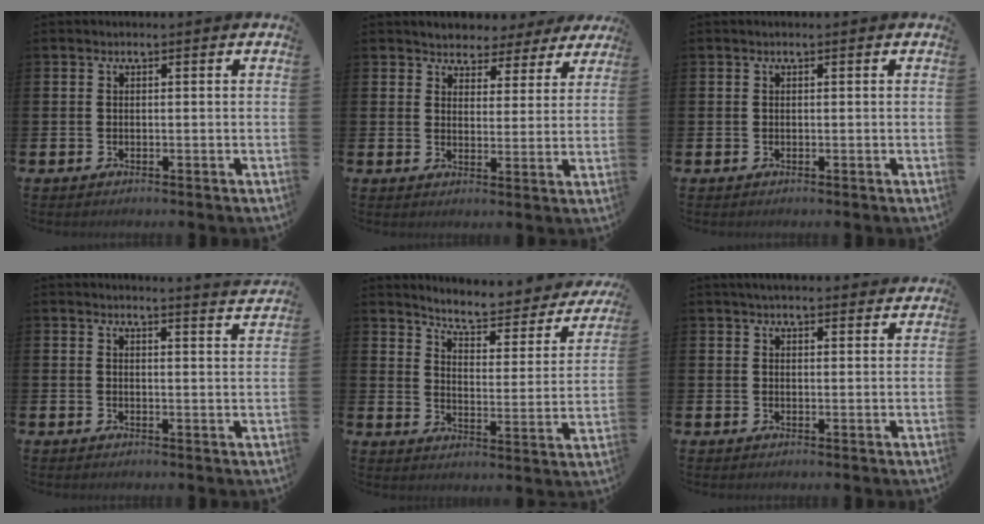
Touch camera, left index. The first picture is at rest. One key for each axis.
{"total": 3.7, "fx": 3.3, "fy": 1.6, "fz": -0.2, "tx": -0.013, "ty": -0.024, "tz": 0.054}
{"total": 0.0}
{"total": 3.1, "fx": 3.1, "fy": -0.5, "fz": -0.1, "tx": 0.008, "ty": -0.026, "tz": 0.052}
{"total": 6.0, "fx": 5.5, "fy": 1.3, "fz": 2.0, "tx": -0.061, "ty": -0.044, "tz": 0.087}
{"total": 3.4, "fx": 3.3, "fy": 0.6, "fz": 0.7, "tx": -0.015, "ty": -0.011, "tz": 0.059}